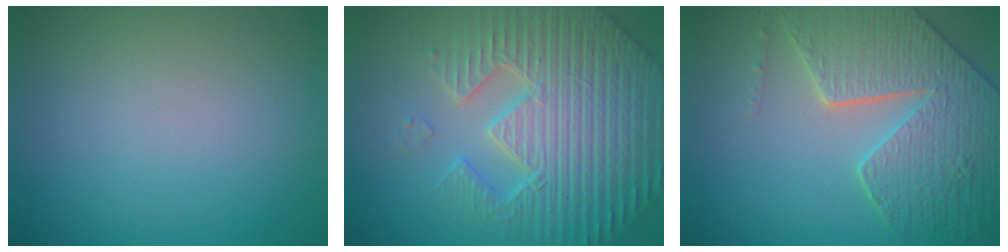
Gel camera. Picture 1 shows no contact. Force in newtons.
{"total": 7.1, "press": 6.9, "slide": 1.8}
{"total": 8.0, "press": 6.1, "slide": 5.3}